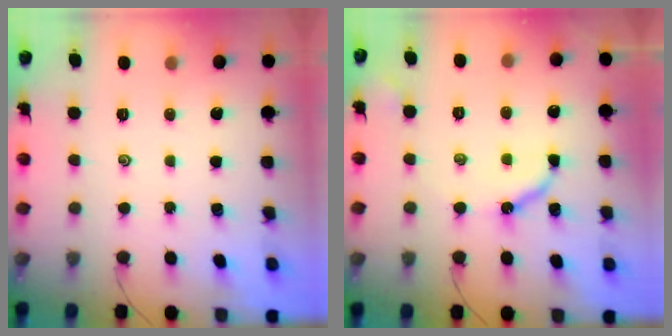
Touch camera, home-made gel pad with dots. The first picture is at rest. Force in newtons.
{"total": 7.3, "press": 7.3, "slide": 0.7}